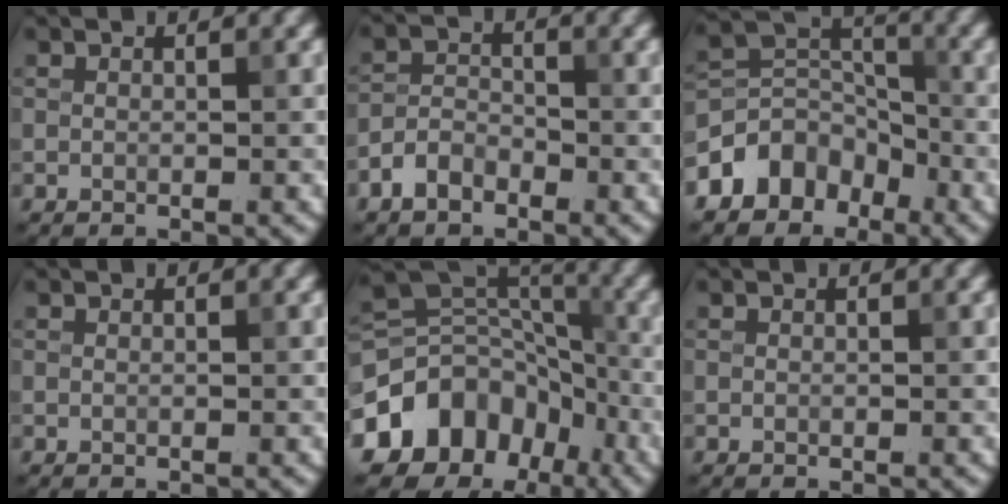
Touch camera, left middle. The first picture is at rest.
{"total": 2.8, "force": [-1.9, 1.7, 1.3], "torque": [-0.021, 0.007, -0.043]}
{"total": 6.0, "force": [-3.5, 4.3, 2.1], "torque": [-0.022, 0.004, -0.079]}
{"total": 0.0}
{"total": 12.6, "force": [-6.4, 9.8, 4.7], "torque": [-0.106, 0.011, -0.109]}
{"total": 0.0}